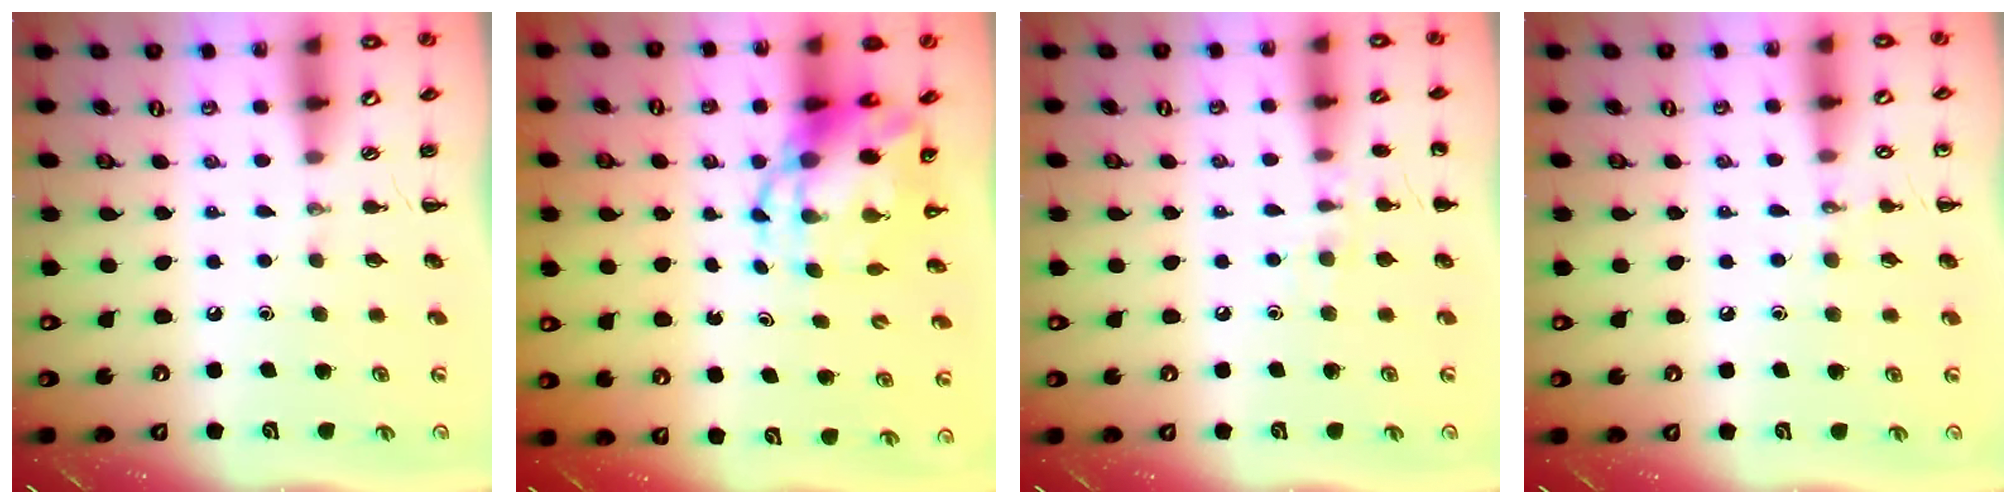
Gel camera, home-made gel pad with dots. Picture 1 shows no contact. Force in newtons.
{"total": 7.1, "press": 6.8, "slide": 1.9}
{"total": 7.5, "press": 7.2, "slide": 2.0}
{"total": 5.5, "press": 5.3, "slide": 1.5}